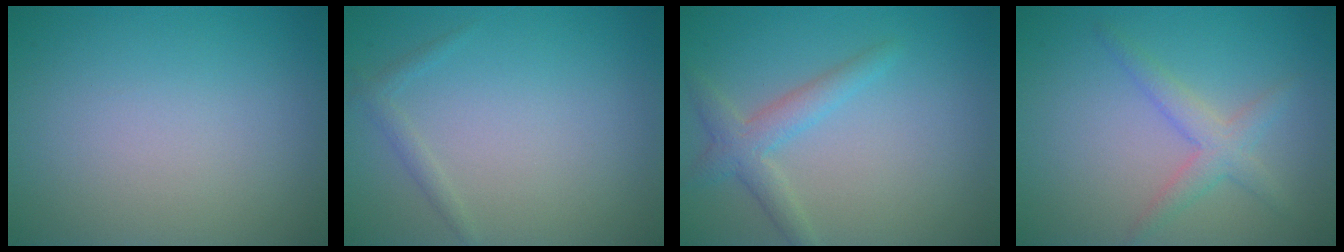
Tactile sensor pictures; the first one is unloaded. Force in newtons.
{"total": 1.0, "press": 1.0, "slide": 0.0}
{"total": 2.7, "press": 2.7, "slide": 0.1}
{"total": 1.9, "press": 1.9, "slide": 0.1}